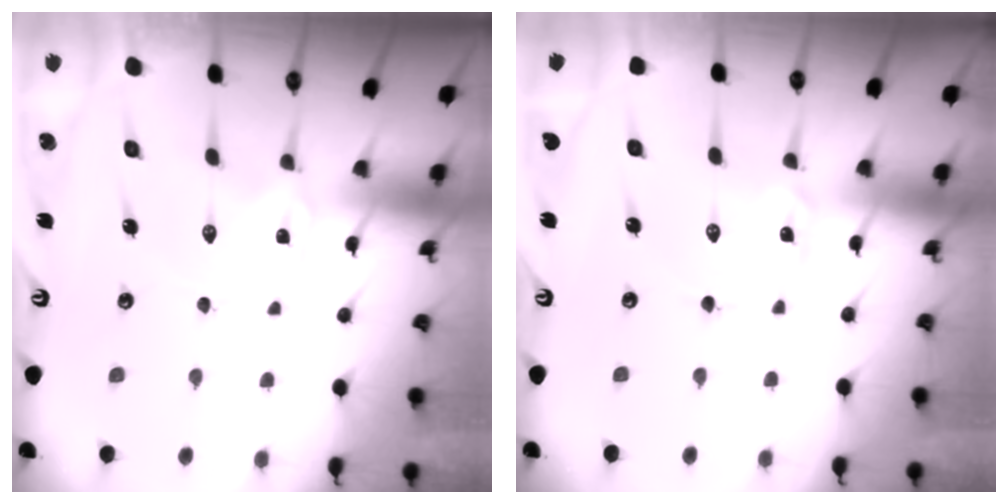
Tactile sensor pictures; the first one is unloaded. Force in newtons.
{"total": 2.1, "press": 2.1, "slide": 0.1}